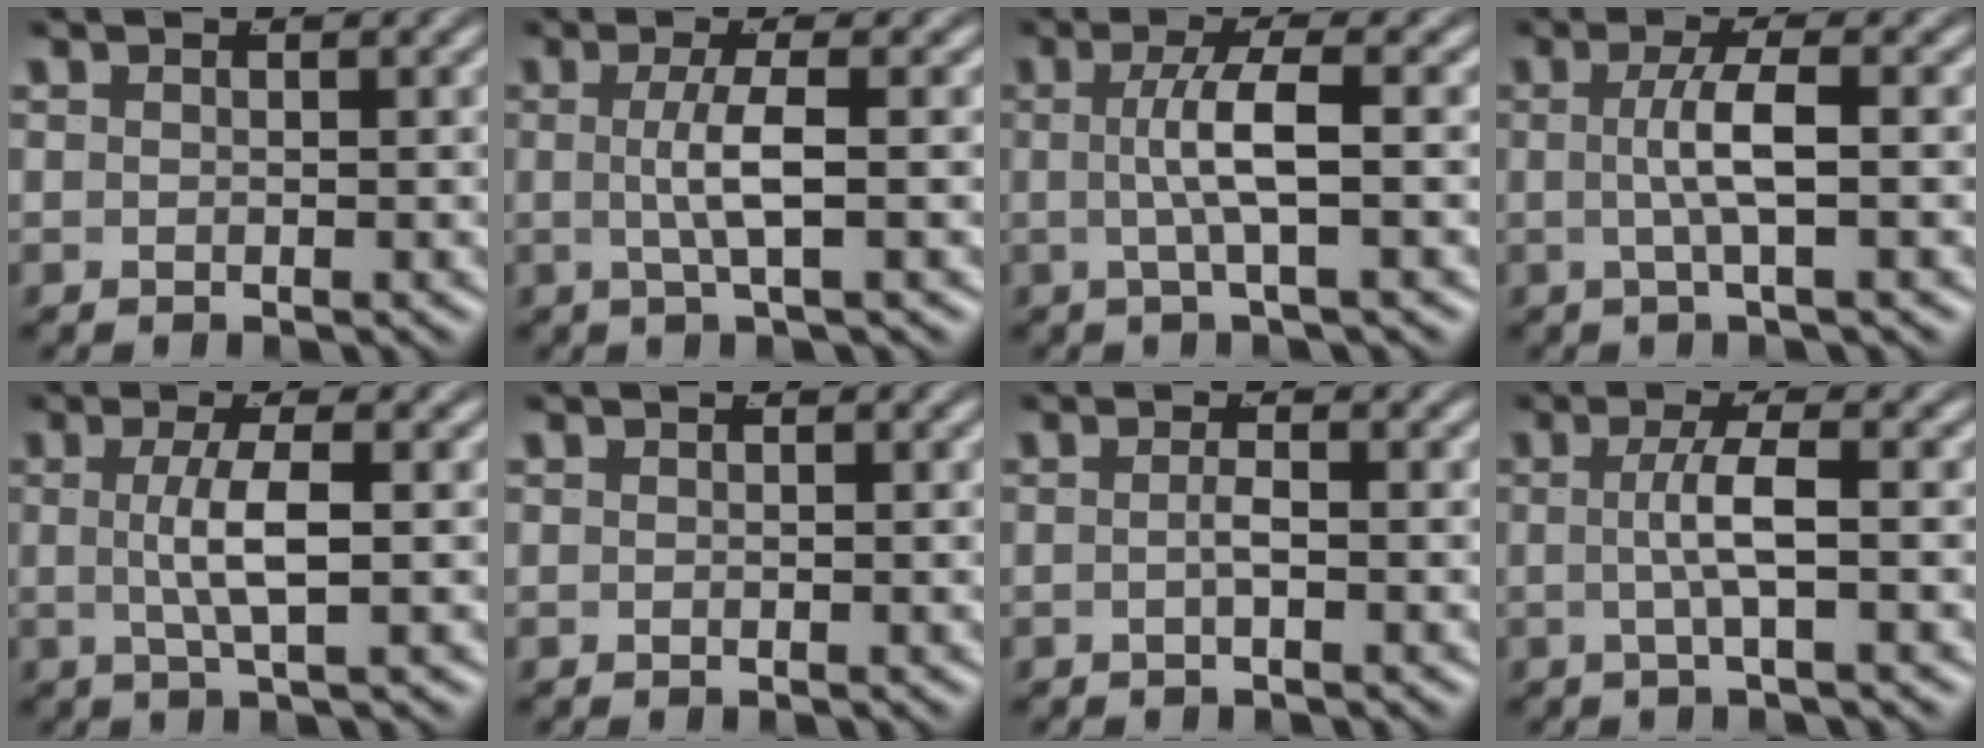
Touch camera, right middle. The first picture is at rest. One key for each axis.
{"total": 2.9, "fx": -0.2, "fy": -0.5, "fz": 2.8, "tx": -0.054, "ty": -0.003, "tz": 0.000}
{"total": 3.4, "fx": -0.1, "fy": -0.2, "fz": 3.4, "tx": -0.065, "ty": 0.003, "tz": 0.000}
{"total": 3.0, "fx": -0.2, "fy": -0.2, "fz": 3.0, "tx": -0.057, "ty": 0.001, "tz": 0.000}
{"total": 3.3, "fx": 0.0, "fy": -0.2, "fz": 3.3, "tx": -0.062, "ty": -0.005, "tz": 0.004}
{"total": 0.0}
{"total": 1.2, "fx": -0.7, "fy": -0.3, "fz": 0.9, "tx": -0.020, "ty": -0.004, "tz": -0.011}
{"total": 2.8, "fx": -0.4, "fy": -0.4, "fz": 2.7, "tx": -0.052, "ty": 0.000, "tz": -0.004}